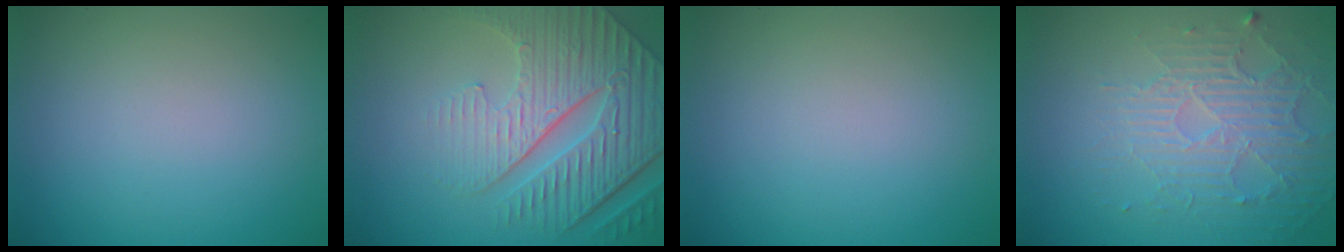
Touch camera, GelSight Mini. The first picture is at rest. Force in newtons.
{"total": 6.9, "press": 5.7, "slide": 3.9}
{"total": 0.0}
{"total": 4.7, "press": 3.3, "slide": 3.3}